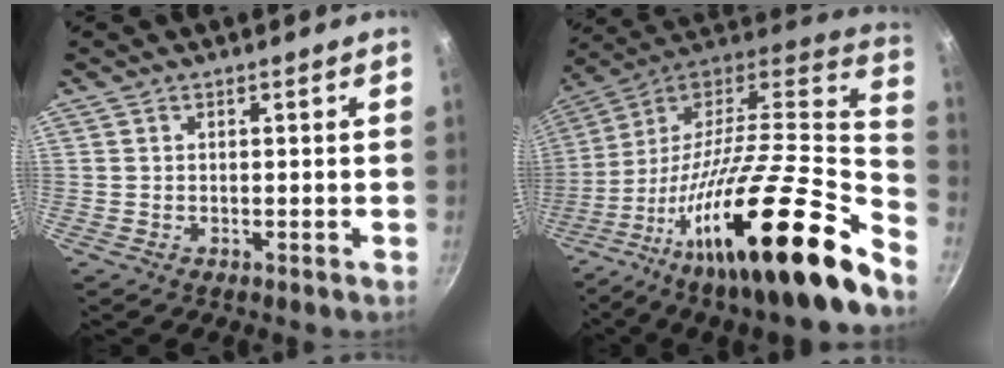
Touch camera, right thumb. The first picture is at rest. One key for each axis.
{"total": 32.9, "fx": -13.4, "fy": 7.2, "fz": 29.1, "tx": -0.396, "ty": 0.035, "tz": -0.240}